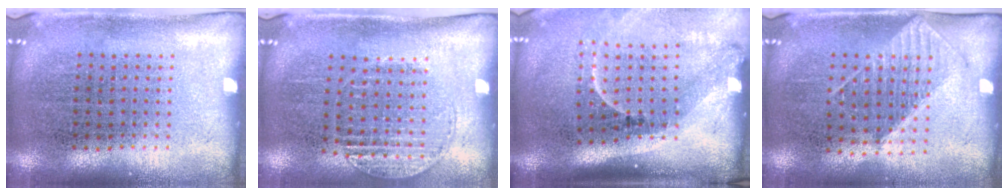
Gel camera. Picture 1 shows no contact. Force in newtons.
{"total": 1.2, "press": 1.1, "slide": 0.4}
{"total": 2.2, "press": 1.5, "slide": 1.7}
{"total": 1.1, "press": 1.0, "slide": 0.4}